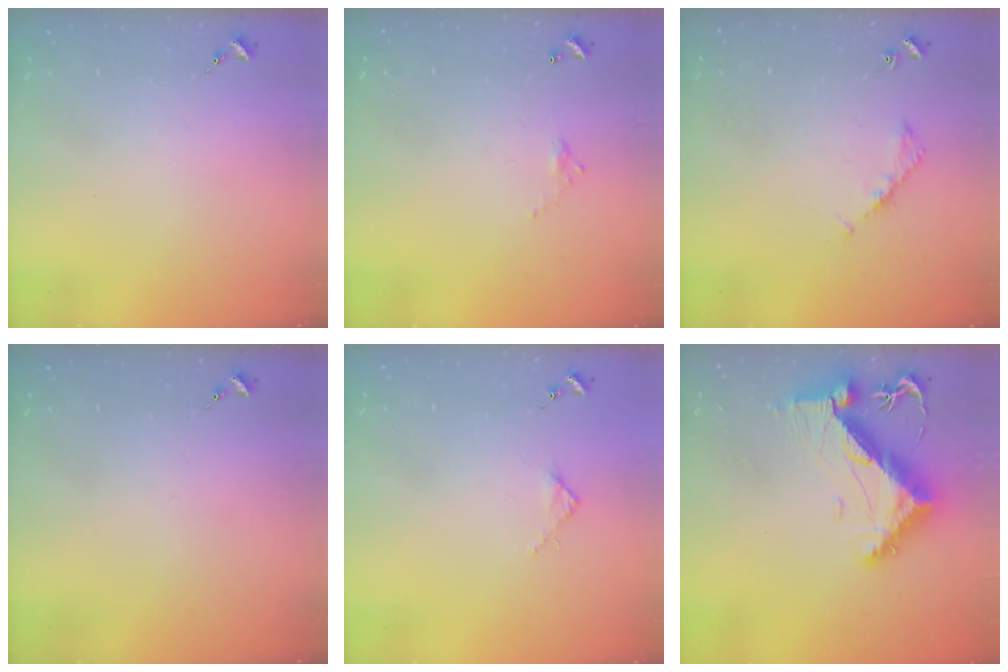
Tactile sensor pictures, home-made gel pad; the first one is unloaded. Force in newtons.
{"total": 4.0, "press": 4.0, "slide": 0.2}
{"total": 4.2, "press": 4.1, "slide": 0.6}
{"total": 0.0}
{"total": 2.7, "press": 2.7, "slide": 0.3}
{"total": 12.1, "press": 12.0, "slide": 1.7}